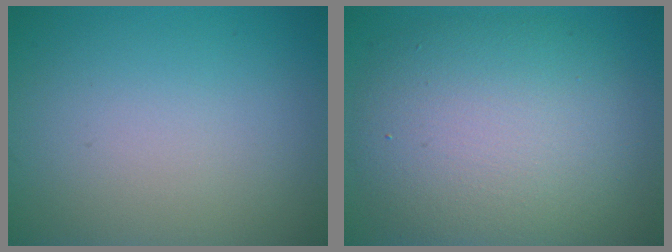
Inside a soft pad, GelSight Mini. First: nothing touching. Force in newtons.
{"total": 9.5, "press": 9.4, "slide": 0.5}